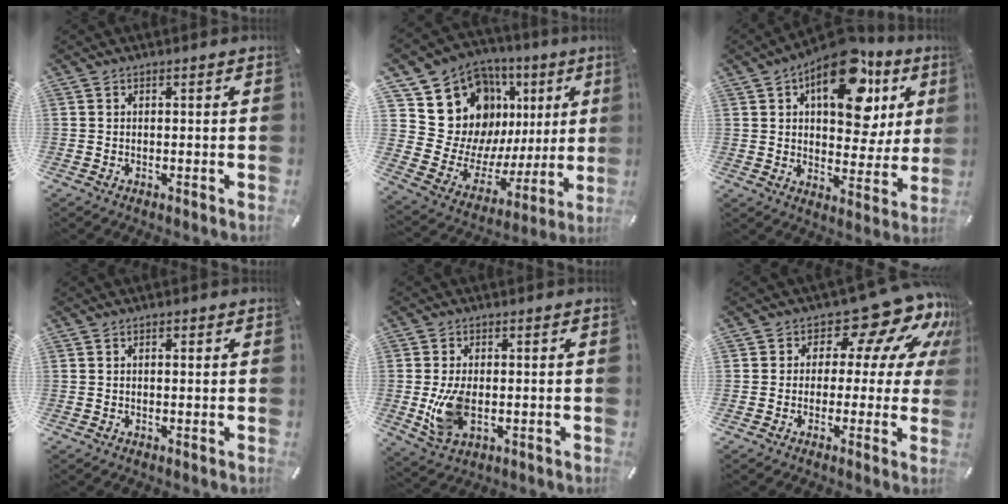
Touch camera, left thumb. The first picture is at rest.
{"total": 15.8, "force": [8.8, 12.4, 4.4], "torque": [-0.078, -0.086, 0.183]}
{"total": 19.5, "force": [9.3, 10.9, 13.1], "torque": [-0.169, -0.049, 0.152]}
{"total": 0.7, "force": [0.2, 0.3, 0.6], "torque": [-0.011, 0.004, 0.002]}
{"total": 8.1, "force": [-0.6, 4.6, 6.6], "torque": [-0.143, -0.008, -0.013]}
{"total": 14.4, "force": [8.0, 7.5, 9.4], "torque": [-0.127, -0.062, 0.130]}